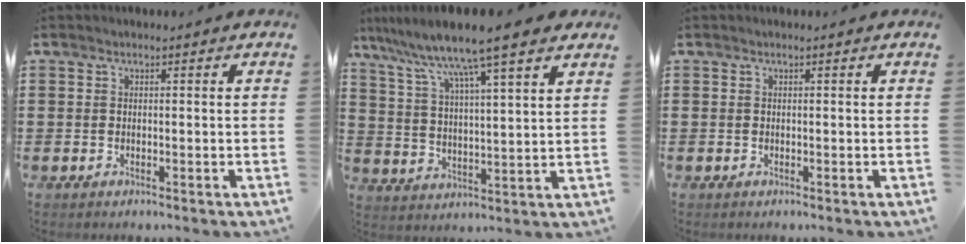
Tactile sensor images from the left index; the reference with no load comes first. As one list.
[{"total": 8.5, "force": [7.1, -0.5, 4.7], "torque": [-0.120, -0.042, 0.112]}, {"total": 0.0}]